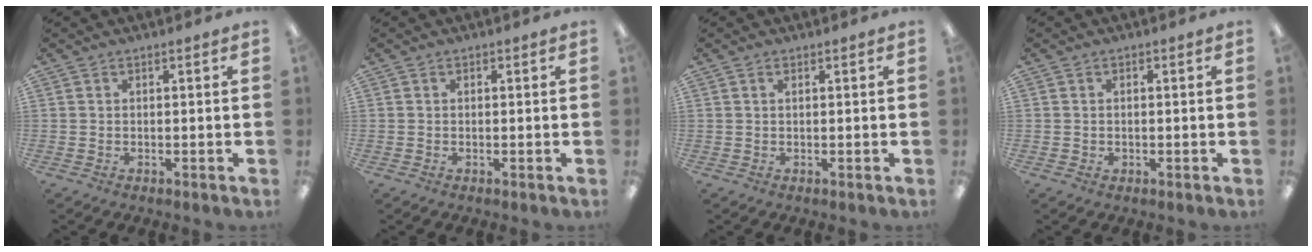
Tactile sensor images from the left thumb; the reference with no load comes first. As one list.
[{"total": 0.0}, {"total": 0.7, "force": [0.4, 0.3, 0.5], "torque": [-0.012, 0.002, 0.006]}, {"total": 0.8, "force": [0.0, 0.8, 0.1], "torque": [-0.001, 0.005, -0.002]}]